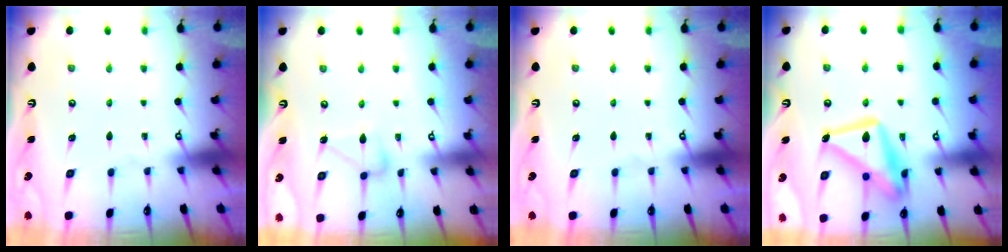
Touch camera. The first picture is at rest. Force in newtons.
{"total": 9.8, "press": 9.8, "slide": 0.2}
{"total": 0.0}
{"total": 17.9, "press": 17.9, "slide": 1.2}